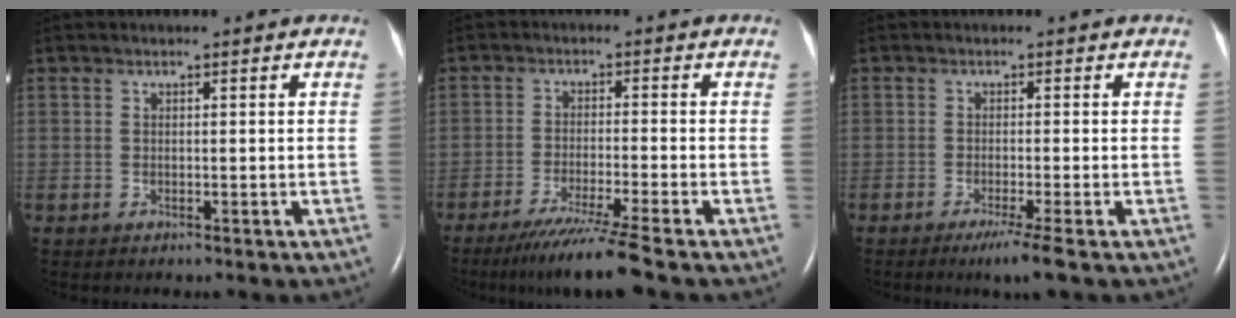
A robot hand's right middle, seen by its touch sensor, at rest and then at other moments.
{"total": 8.5, "force": [-6.5, -1.8, 5.2], "torque": [-0.083, -0.031, -0.111]}
{"total": 3.8, "force": [-2.3, -0.8, 2.8], "torque": [-0.049, -0.014, -0.042]}